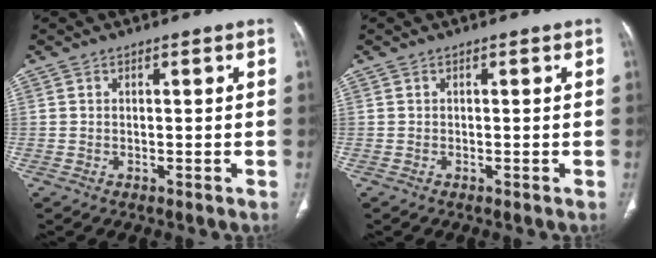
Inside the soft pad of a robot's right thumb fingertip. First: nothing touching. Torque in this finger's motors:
{"motor_torque": [0.00, 0.00, 0.00, 0.00, 0.03]}